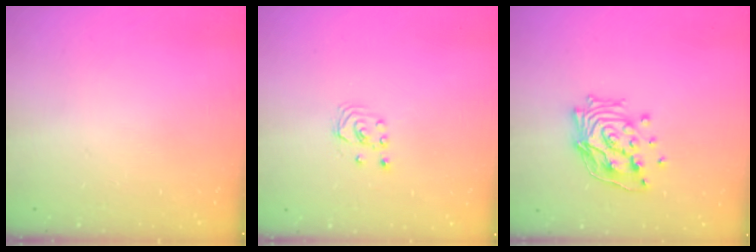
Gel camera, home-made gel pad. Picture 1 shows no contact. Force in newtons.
{"total": 1.9, "press": 1.9, "slide": 0.2}
{"total": 14.9, "press": 14.8, "slide": 1.4}